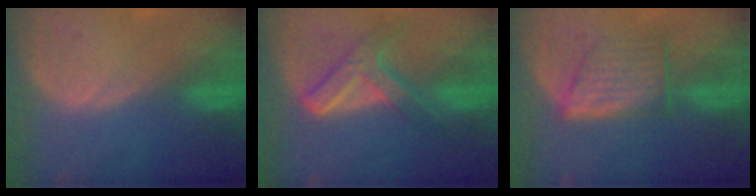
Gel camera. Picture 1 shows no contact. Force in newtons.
{"total": 7.2, "press": 6.0, "slide": 3.8}
{"total": 6.2, "press": 5.9, "slide": 1.9}